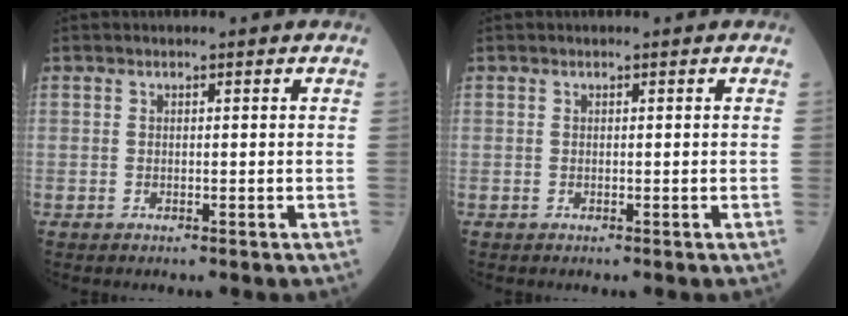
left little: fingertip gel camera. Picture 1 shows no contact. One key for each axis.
{"total": 0.0}